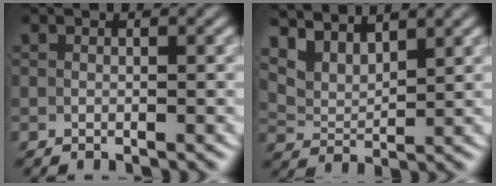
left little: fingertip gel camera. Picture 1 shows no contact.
{"total": 7.2, "force": [4.4, 4.7, 3.1], "torque": [-0.076, 0.001, 0.063]}